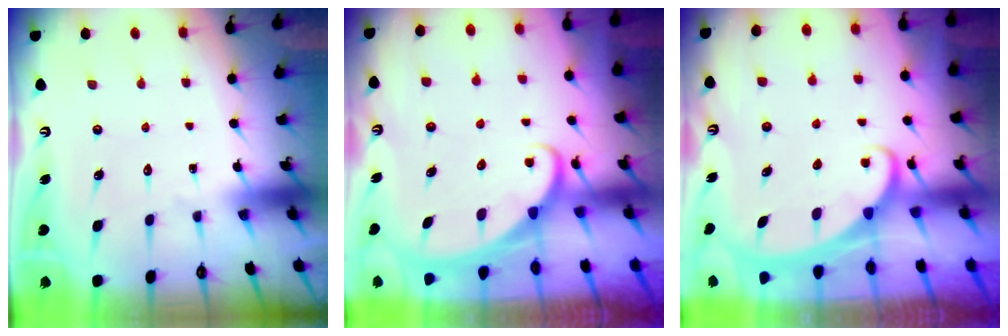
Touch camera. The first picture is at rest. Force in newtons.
{"total": 2.4, "press": 2.4, "slide": 0.3}
{"total": 1.9, "press": 1.9, "slide": 0.1}